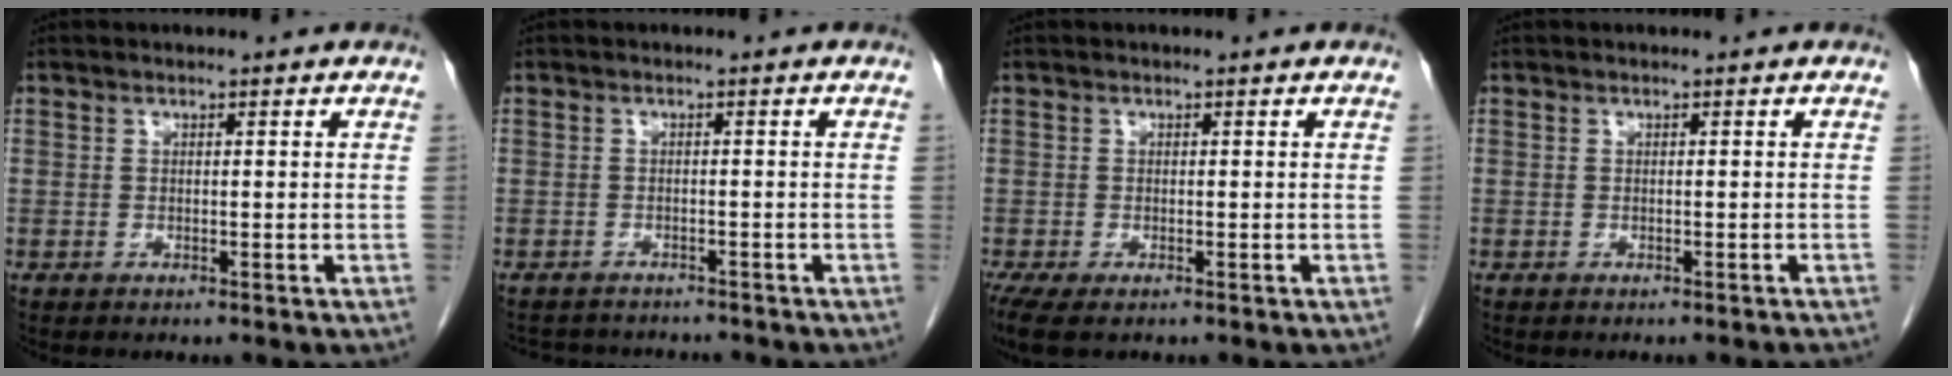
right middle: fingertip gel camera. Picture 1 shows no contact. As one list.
[{"total": 6.2, "force": [-5.9, 1.5, 1.2], "torque": [-0.015, 0.002, -0.078]}, {"total": 4.6, "force": [-3.1, 1.6, 3.0], "torque": [-0.057, -0.015, -0.050]}, {"total": 1.1, "force": [-1.1, 0.0, 0.3], "torque": [-0.007, 0.000, -0.015]}]